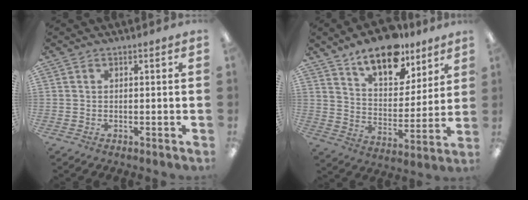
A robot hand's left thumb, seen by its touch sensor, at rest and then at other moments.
{"total": 15.5, "force": [11.7, 7.2, 7.1], "torque": [-0.113, -0.069, 0.209]}